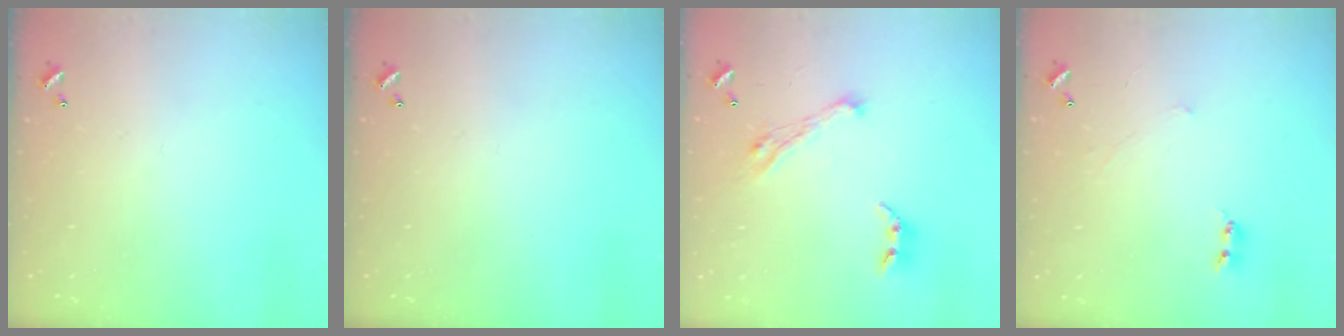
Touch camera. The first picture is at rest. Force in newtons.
{"total": 0.0}
{"total": 7.0, "press": 6.8, "slide": 1.3}
{"total": 0.9, "press": 0.8, "slide": 0.3}